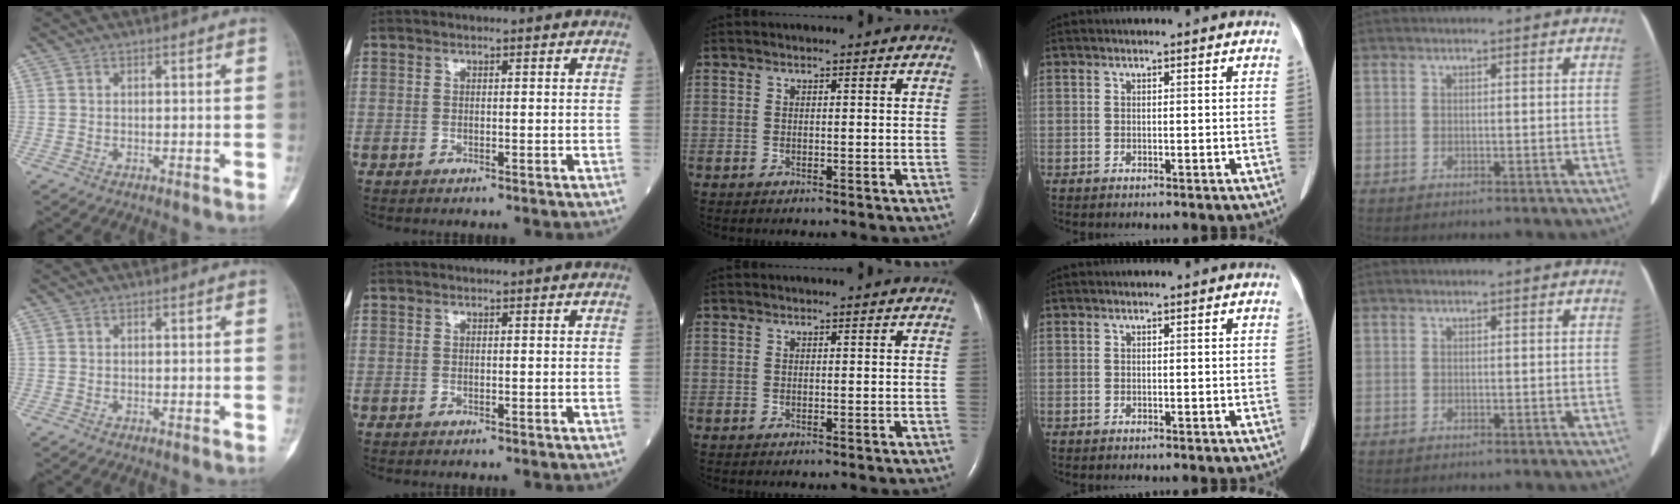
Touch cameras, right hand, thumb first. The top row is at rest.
{}